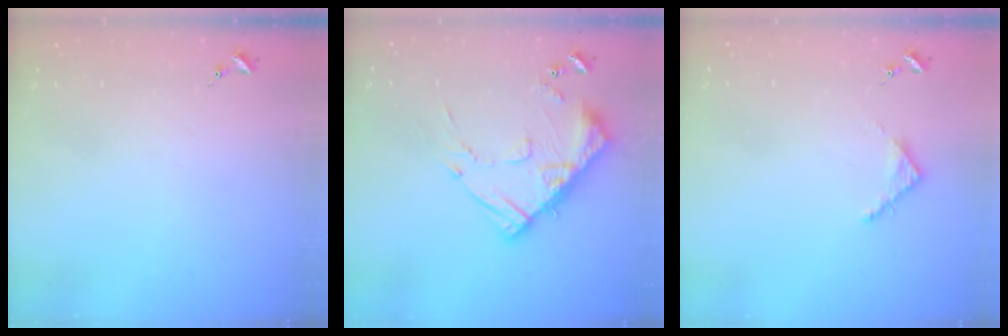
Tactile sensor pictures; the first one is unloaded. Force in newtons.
{"total": 14.2, "press": 14.2, "slide": 1.2}
{"total": 3.5, "press": 3.5, "slide": 0.3}